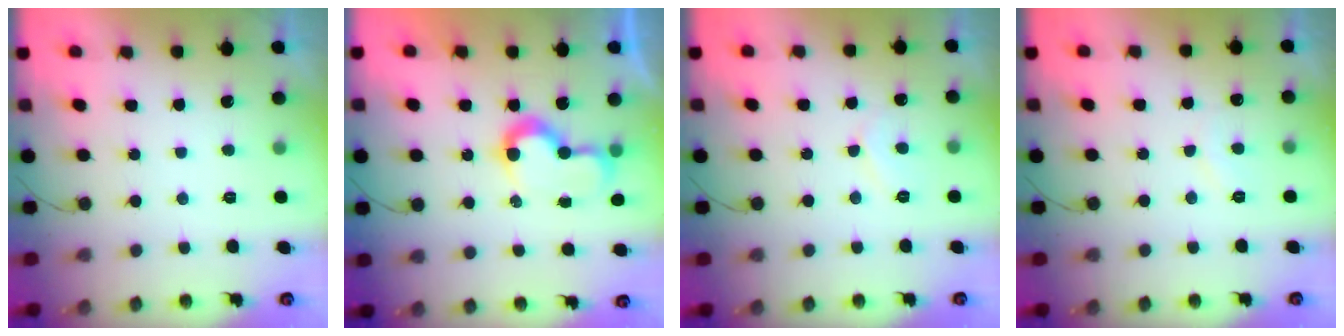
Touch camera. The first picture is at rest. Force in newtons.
{"total": 7.6, "press": 7.6, "slide": 0.3}
{"total": 5.6, "press": 5.6, "slide": 0.6}
{"total": 6.2, "press": 6.2, "slide": 0.5}